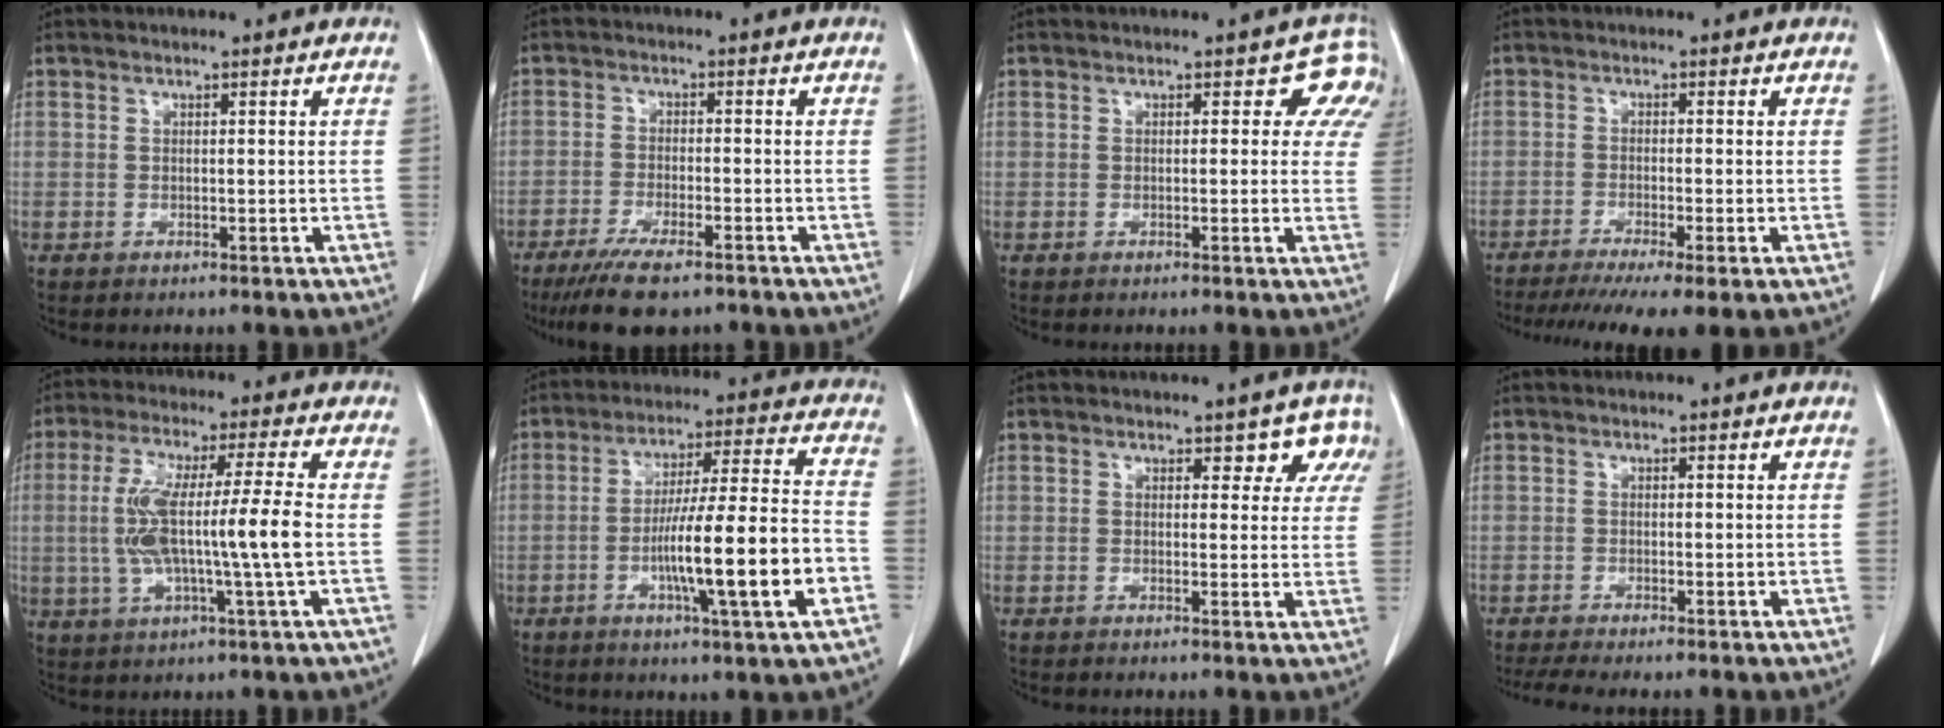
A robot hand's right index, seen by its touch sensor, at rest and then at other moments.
{"total": 9.4, "force": [-7.1, 1.8, 5.9], "torque": [-0.098, -0.019, -0.110]}
{"total": 4.9, "force": [3.0, 3.4, 1.9], "torque": [0.006, -0.002, 0.005]}
{"total": 10.1, "force": [-7.5, 0.4, 6.8], "torque": [-0.100, -0.019, -0.115]}
{"total": 12.3, "force": [-0.7, 0.0, 12.3], "torque": [-0.246, 0.009, -0.015]}
{"total": 16.2, "force": [-4.7, 0.2, 15.5], "torque": [-0.262, 0.000, -0.076]}
{"total": 4.2, "force": [2.8, 2.7, 1.4], "torque": [0.008, 0.000, 0.015]}
{"total": 3.6, "force": [-2.8, 0.0, 2.2], "torque": [-0.039, -0.007, -0.049]}